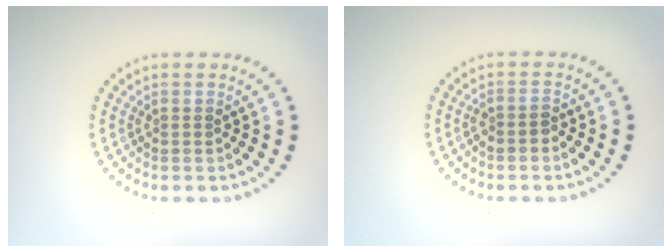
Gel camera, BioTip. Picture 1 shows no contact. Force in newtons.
{"total": 1.4, "press": 1.1, "slide": 0.9}